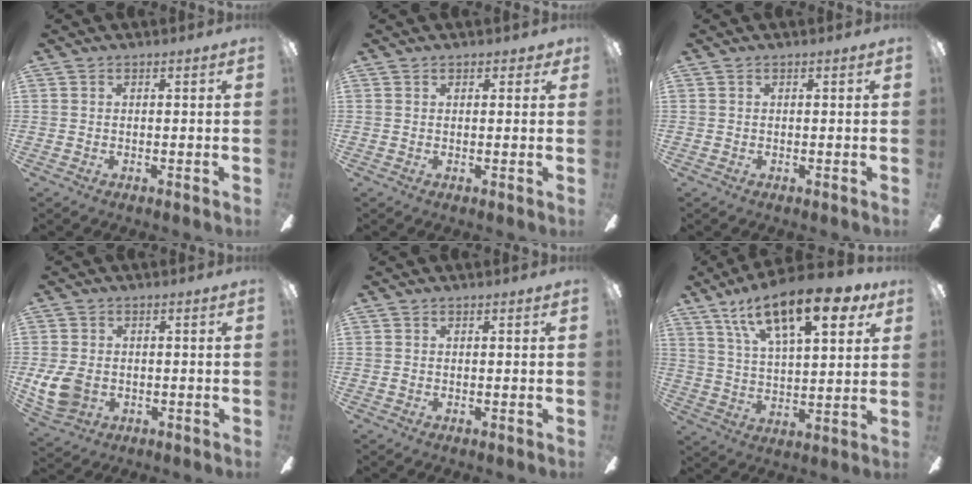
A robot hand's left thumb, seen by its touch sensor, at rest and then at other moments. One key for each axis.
{"total": 1.7, "fx": 1.0, "fy": 1.0, "fz": 0.9, "tx": -0.003, "ty": -0.003, "tz": 0.015}
{"total": 0.0}
{"total": 8.1, "fx": -0.9, "fy": 6.2, "fz": 5.1, "tx": -0.115, "ty": 0.005, "tz": -0.015}
{"total": 0.0}
{"total": 20.1, "fx": 11.8, "fy": 7.8, "fz": 14.4, "tx": -0.225, "ty": -0.046, "tz": 0.189}